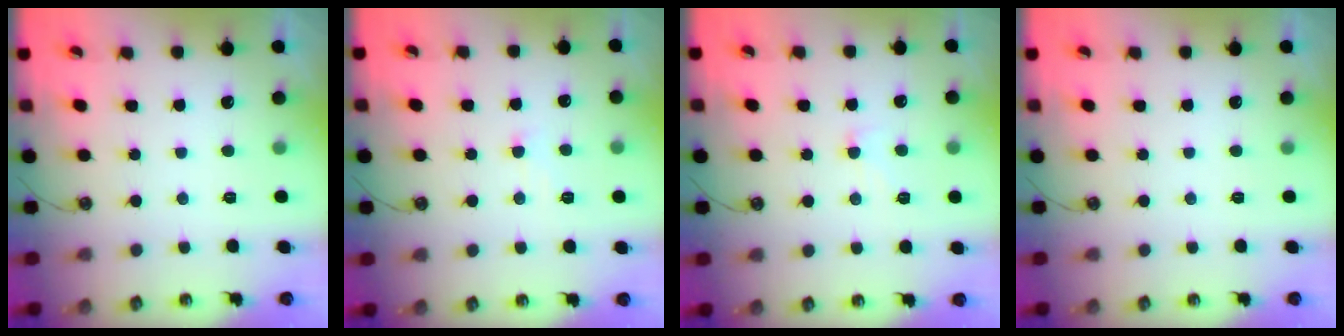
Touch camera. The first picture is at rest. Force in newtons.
{"total": 0.8, "press": 0.6, "slide": 0.5}
{"total": 1.6, "press": 1.5, "slide": 0.5}
{"total": 0.0}